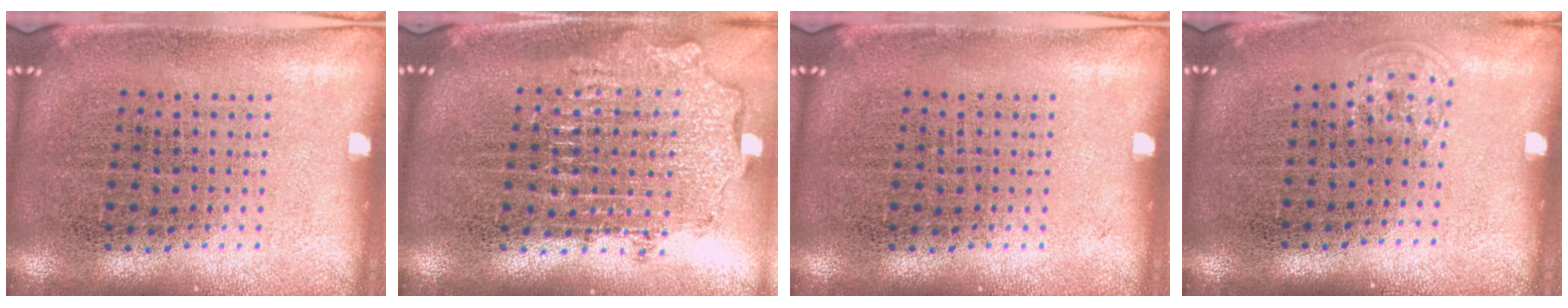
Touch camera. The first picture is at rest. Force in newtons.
{"total": 1.9, "press": 1.4, "slide": 1.2}
{"total": 0.0}
{"total": 0.7, "press": 0.6, "slide": 0.4}